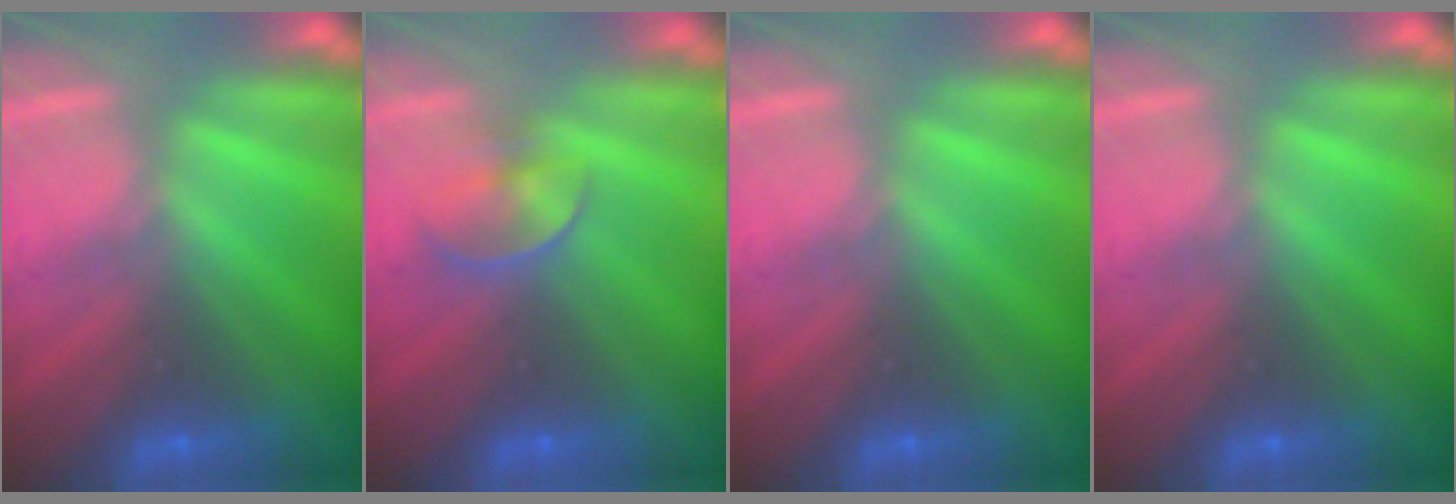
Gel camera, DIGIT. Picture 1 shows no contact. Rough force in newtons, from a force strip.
{"total": 2.3}
{"total": 0.0}
{"total": 0.0}